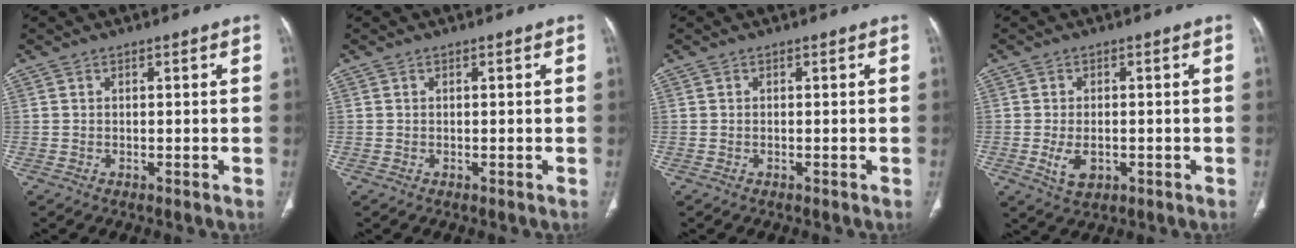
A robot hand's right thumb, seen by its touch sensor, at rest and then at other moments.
{"total": 0.0}
{"total": 0.0}
{"total": 4.9, "force": [-1.2, 3.0, 3.8], "torque": [-0.068, -0.001, -0.012]}